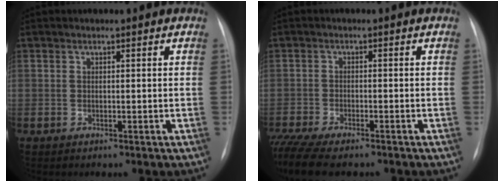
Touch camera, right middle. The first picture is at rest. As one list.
[{"total": 11.3, "force": [-9.4, 2.8, 5.7], "torque": [-0.105, -0.012, -0.147]}]